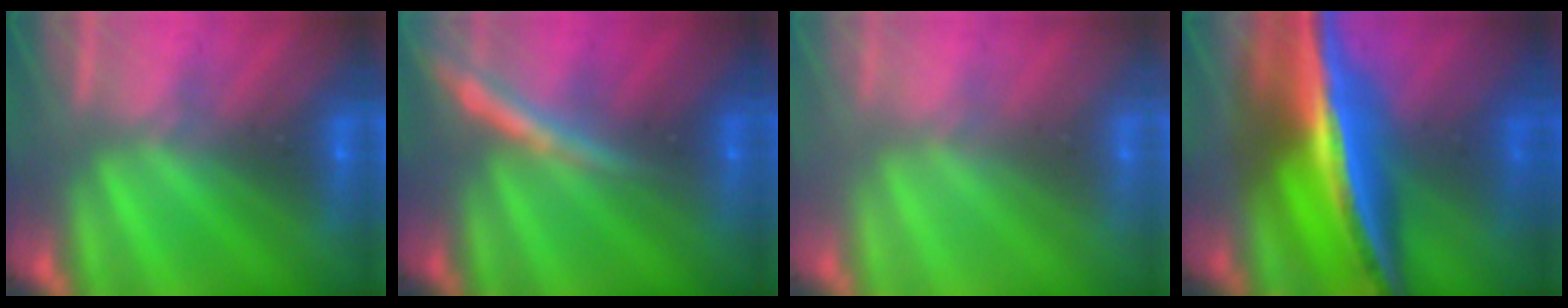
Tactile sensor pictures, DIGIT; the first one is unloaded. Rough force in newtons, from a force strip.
{"total": 3.2}
{"total": 2.9}
{"total": 6.3}